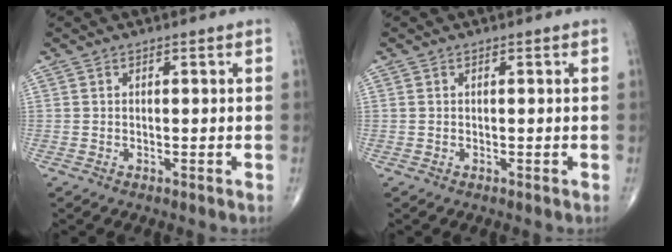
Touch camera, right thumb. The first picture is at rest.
{"total": 0.0}